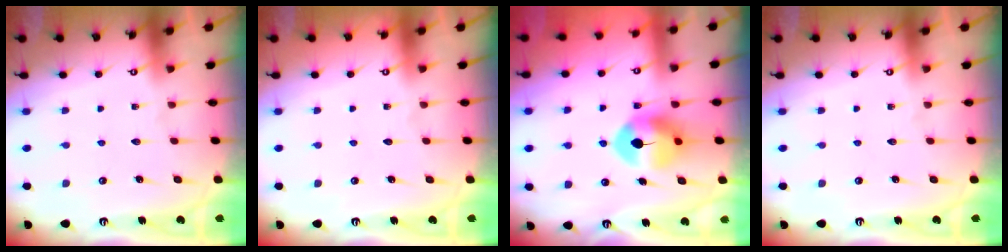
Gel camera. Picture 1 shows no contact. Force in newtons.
{"total": 0.0}
{"total": 8.3, "press": 8.2, "slide": 0.8}
{"total": 0.0}